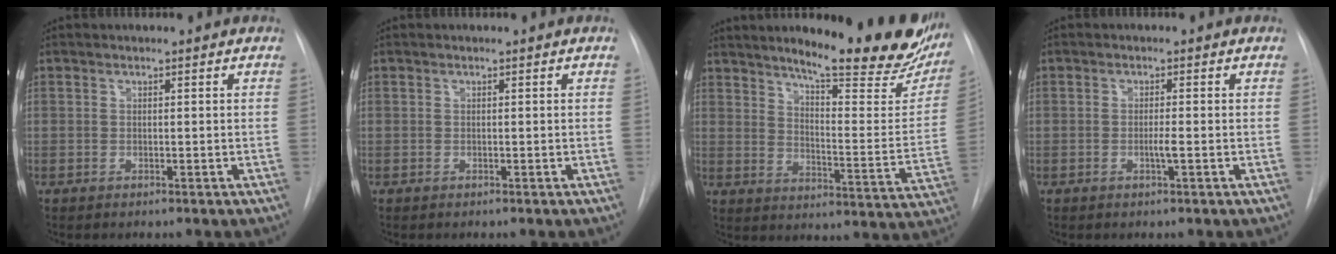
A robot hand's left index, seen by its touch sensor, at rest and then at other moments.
{"total": 0.0}
{"total": 23.2, "force": [18.4, 3.9, 13.6], "torque": [-0.184, -0.052, 0.235]}
{"total": 1.5, "force": [-0.5, -0.1, 1.4], "torque": [-0.029, -0.002, -0.009]}